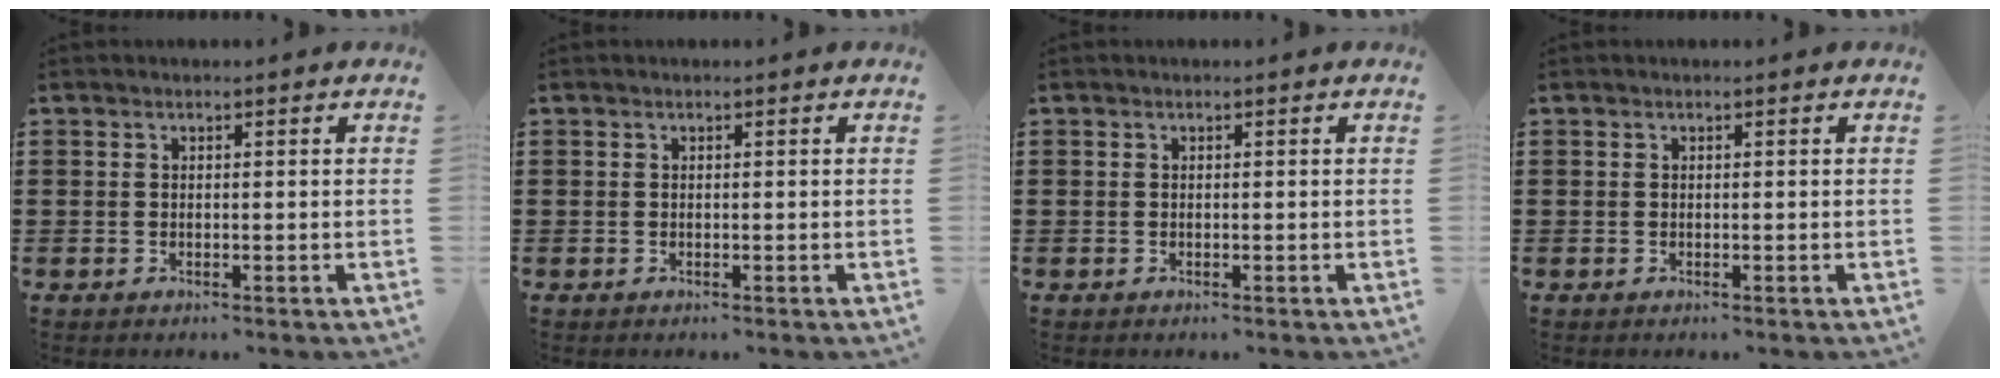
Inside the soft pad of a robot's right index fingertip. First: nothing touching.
{"total": 0.0}
{"total": 0.0}
{"total": 0.0}